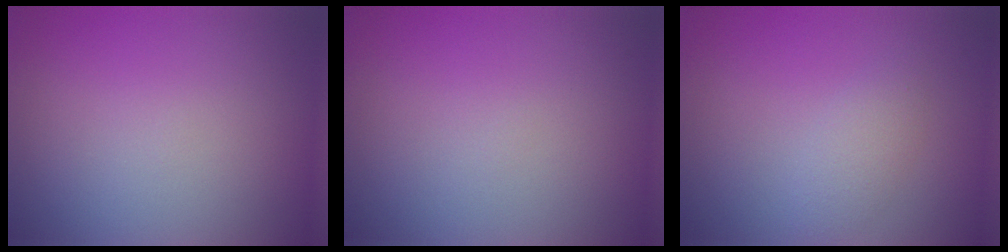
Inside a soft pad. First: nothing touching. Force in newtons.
{"total": 0.0}
{"total": 1.7, "press": 1.7, "slide": 0.1}